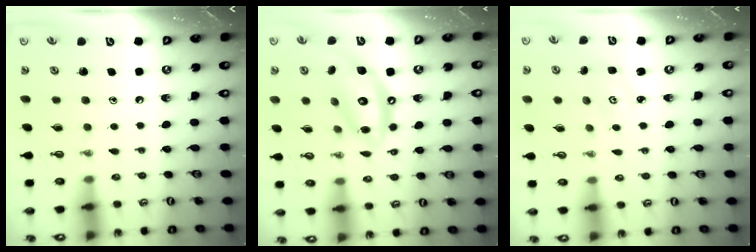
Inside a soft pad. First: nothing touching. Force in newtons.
{"total": 13.6, "press": 13.6, "slide": 1.2}
{"total": 3.0, "press": 2.9, "slide": 0.4}